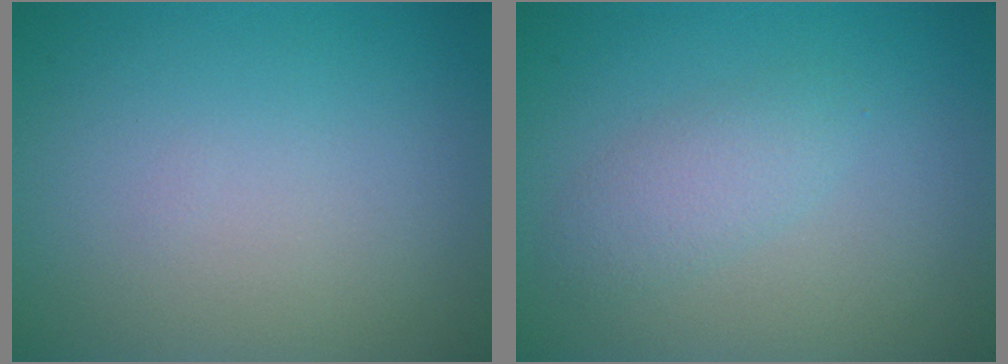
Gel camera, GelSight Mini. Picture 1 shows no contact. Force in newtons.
{"total": 2.2, "press": 2.2, "slide": 0.0}